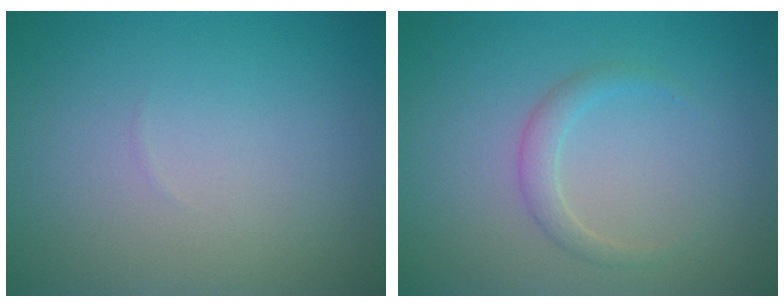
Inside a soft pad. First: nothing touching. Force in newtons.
{"total": 1.4, "press": 1.4, "slide": 0.0}